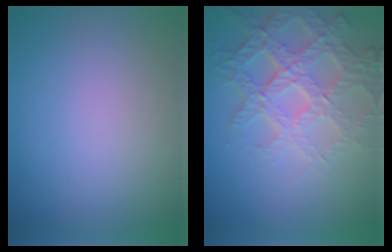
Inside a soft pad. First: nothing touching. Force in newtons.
{"total": 6.8, "press": 5.1, "slide": 4.5}